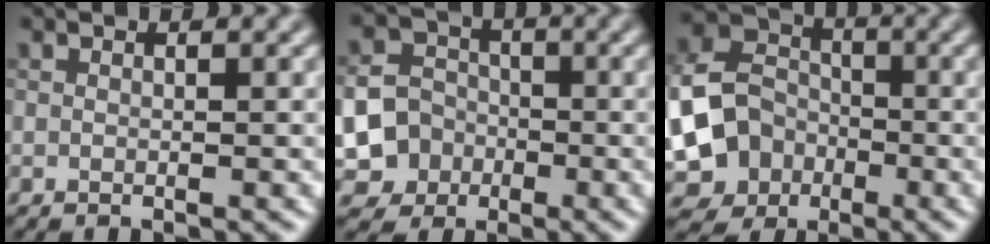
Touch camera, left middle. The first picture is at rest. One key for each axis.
{"total": 10.4, "fx": -3.4, "fy": 9.5, "fz": 2.5, "tx": -0.068, "ty": -0.017, "tz": -0.084}
{"total": 11.0, "fx": -2.8, "fy": 9.4, "fz": 5.0, "tx": -0.109, "ty": -0.013, "tz": -0.073}